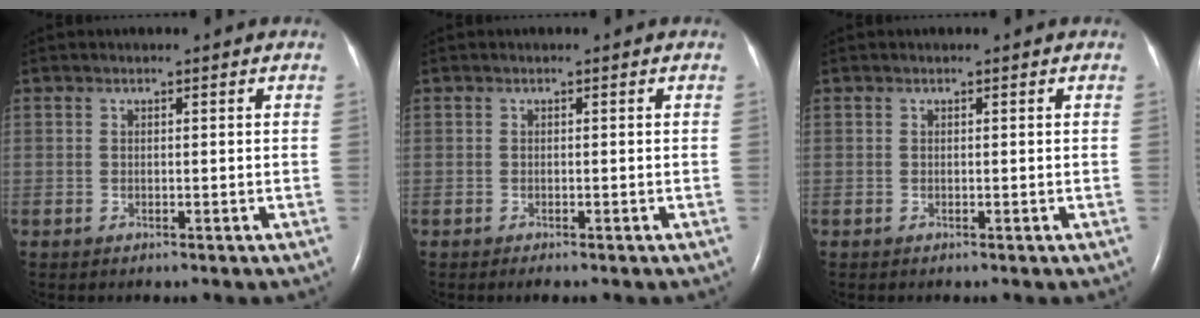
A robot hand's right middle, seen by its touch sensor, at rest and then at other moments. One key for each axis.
{"total": 1.0, "fx": -0.8, "fy": 0.1, "fz": 0.6, "tx": -0.008, "ty": -0.003, "tz": -0.009}
{"total": 0.0}